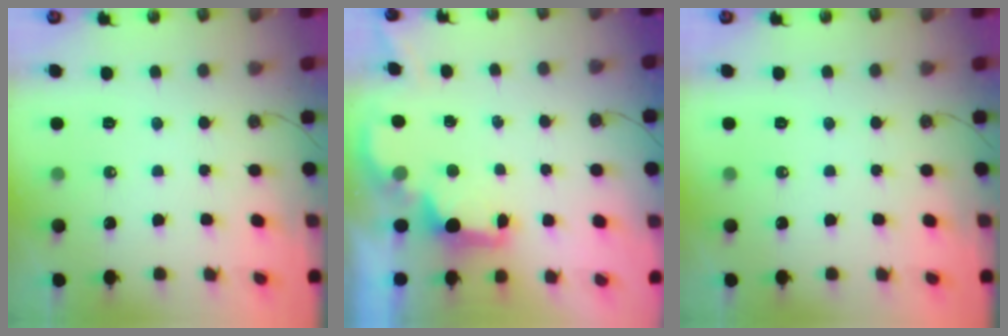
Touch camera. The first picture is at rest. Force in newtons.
{"total": 2.0, "press": 1.8, "slide": 0.8}
{"total": 0.0}